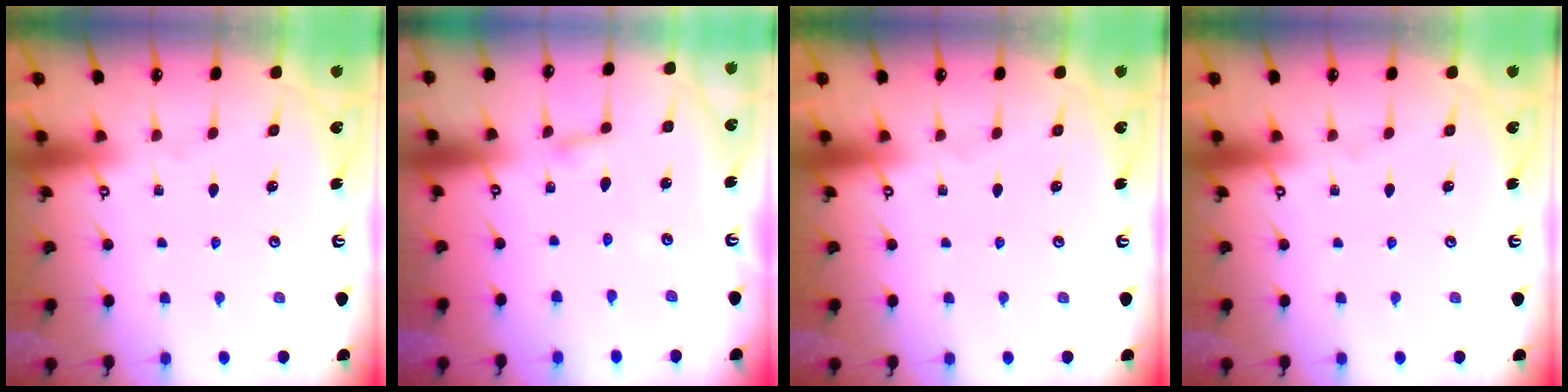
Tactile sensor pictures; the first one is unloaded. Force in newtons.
{"total": 2.1, "press": 2.1, "slide": 0.2}
{"total": 0.0}
{"total": 0.0}